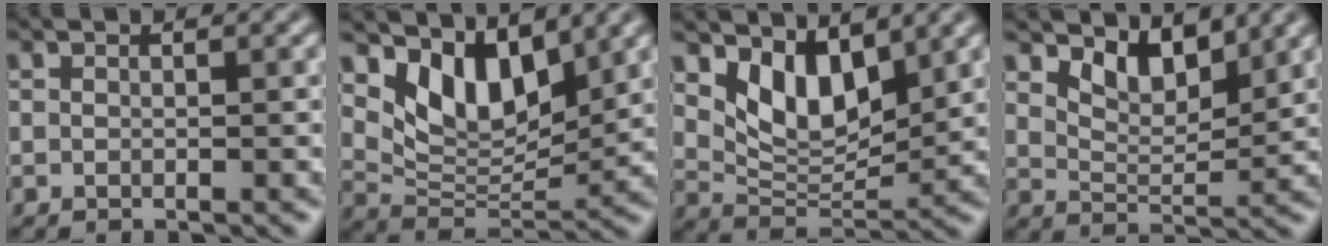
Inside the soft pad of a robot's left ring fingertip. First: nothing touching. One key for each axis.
{"total": 6.8, "fx": 4.3, "fy": 3.4, "fz": 4.0, "tx": -0.076, "ty": -0.013, "tz": 0.075}
{"total": 5.3, "fx": 3.1, "fy": 2.7, "fz": 3.3, "tx": -0.068, "ty": -0.019, "tz": 0.054}
{"total": 3.9, "fx": 3.1, "fy": 1.4, "fz": 1.9, "tx": -0.043, "ty": -0.009, "tz": 0.051}